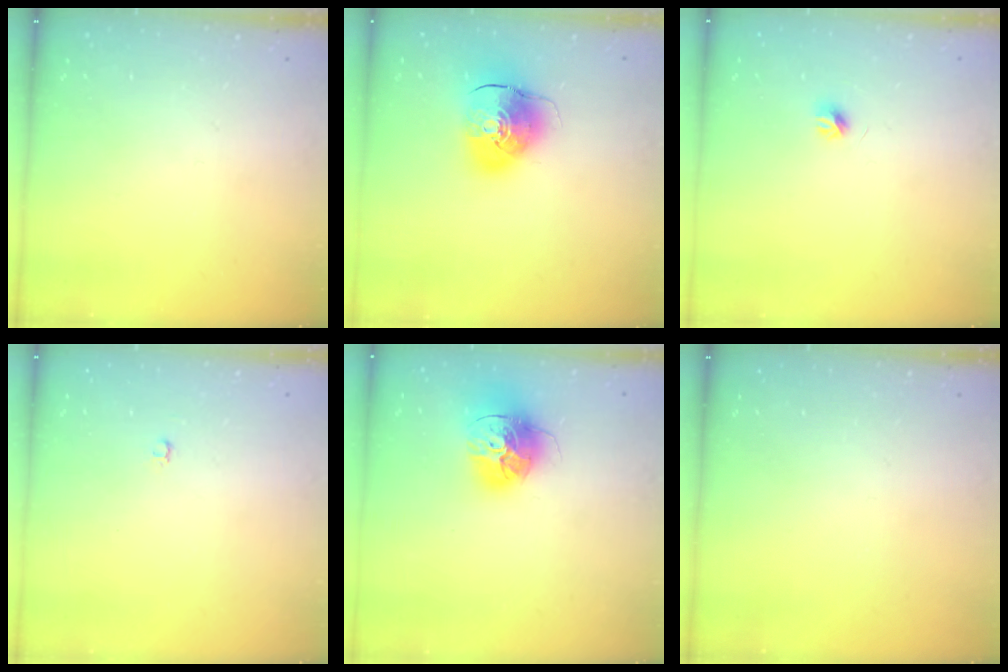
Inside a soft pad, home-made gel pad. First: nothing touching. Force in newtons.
{"total": 10.7, "press": 10.6, "slide": 1.8}
{"total": 4.1, "press": 4.0, "slide": 0.6}
{"total": 2.2, "press": 2.2, "slide": 0.2}
{"total": 17.1, "press": 17.0, "slide": 1.5}
{"total": 0.0}